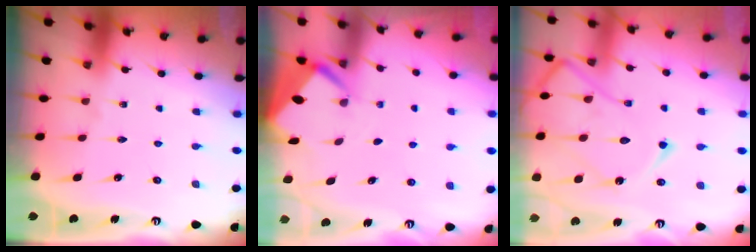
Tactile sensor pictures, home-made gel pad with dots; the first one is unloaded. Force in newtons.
{"total": 2.6, "press": 2.6, "slide": 0.3}
{"total": 15.3, "press": 15.2, "slide": 1.2}